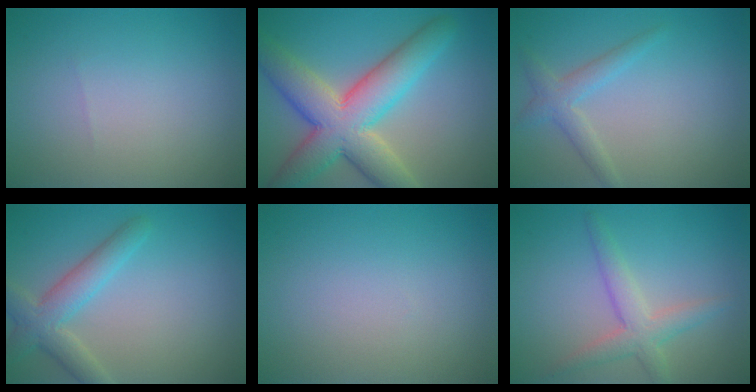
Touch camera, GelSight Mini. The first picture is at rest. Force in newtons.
{"total": 9.9, "press": 9.8, "slide": 0.6}
{"total": 3.3, "press": 3.3, "slide": 0.2}
{"total": 3.9, "press": 3.9, "slide": 0.2}
{"total": 0.0}
{"total": 3.1, "press": 3.1, "slide": 0.3}